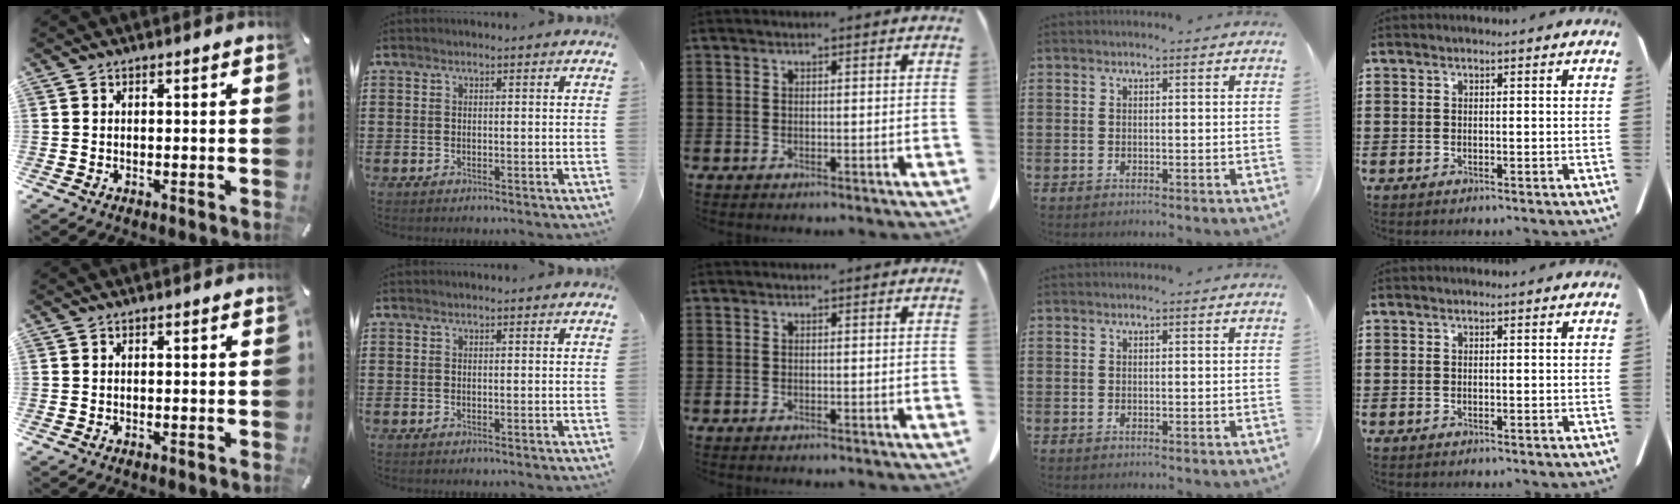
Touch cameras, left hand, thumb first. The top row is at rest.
{}